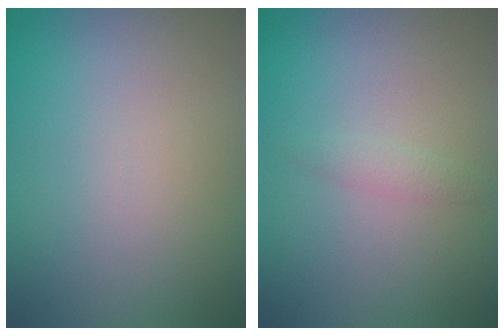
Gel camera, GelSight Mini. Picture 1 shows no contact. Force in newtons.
{"total": 1.0, "press": 1.0, "slide": 0.1}